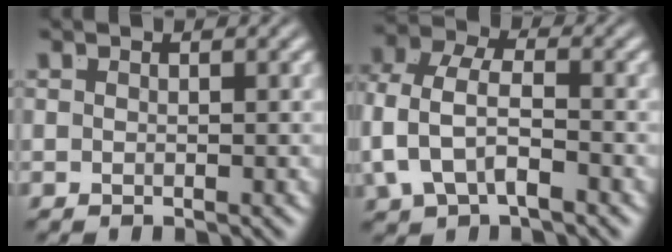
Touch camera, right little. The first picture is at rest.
{"total": 5.5, "force": [-0.8, 4.0, 3.7], "torque": [-0.099, -0.024, -0.003]}